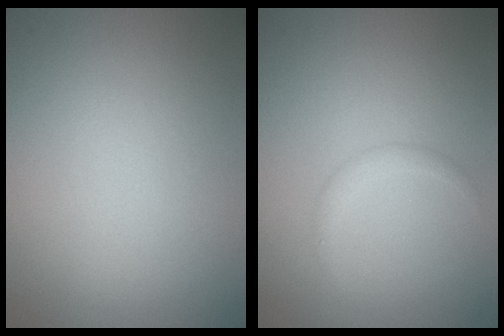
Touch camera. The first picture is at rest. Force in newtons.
{"total": 1.1, "press": 1.1, "slide": 0.1}